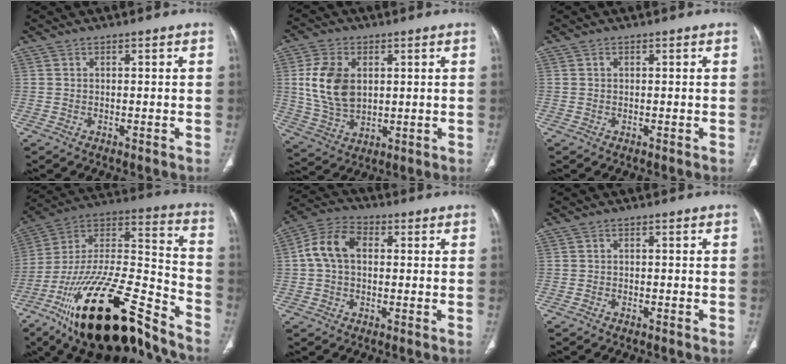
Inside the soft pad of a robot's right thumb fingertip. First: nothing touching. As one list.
[{"total": 12.1, "force": [2.1, 8.1, 8.7], "torque": [-0.159, -0.007, 0.049]}, {"total": 0.0}, {"total": 30.9, "force": [-20.4, 9.6, 21.1], "torque": [-0.364, 0.061, -0.351]}, {"total": 8.4, "force": [0.9, 5.8, 6.0], "torque": [-0.116, 0.027, 0.007]}, {"total": 0.7, "force": [-0.6, 0.2, 0.3], "torque": [-0.012, 0.002, -0.011]}]